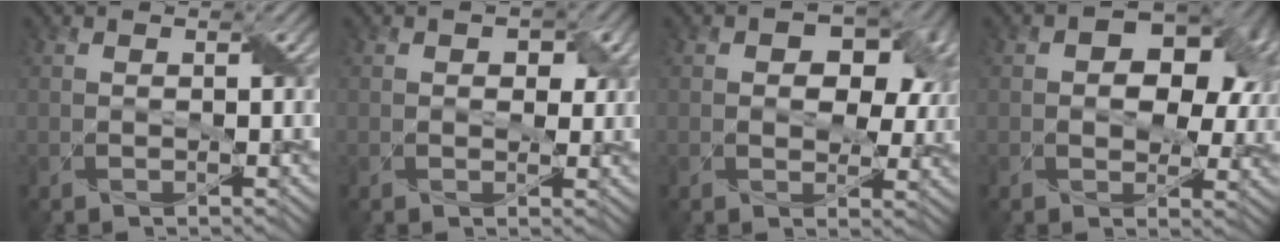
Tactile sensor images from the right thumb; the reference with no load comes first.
{"total": 2.9, "force": [0.9, 2.2, 1.8], "torque": [-0.030, -0.005, 0.011]}
{"total": 9.0, "force": [2.2, 6.1, 6.2], "torque": [-0.079, -0.002, 0.026]}
{"total": 10.5, "force": [2.2, 7.1, 7.5], "torque": [-0.099, 0.002, 0.028]}